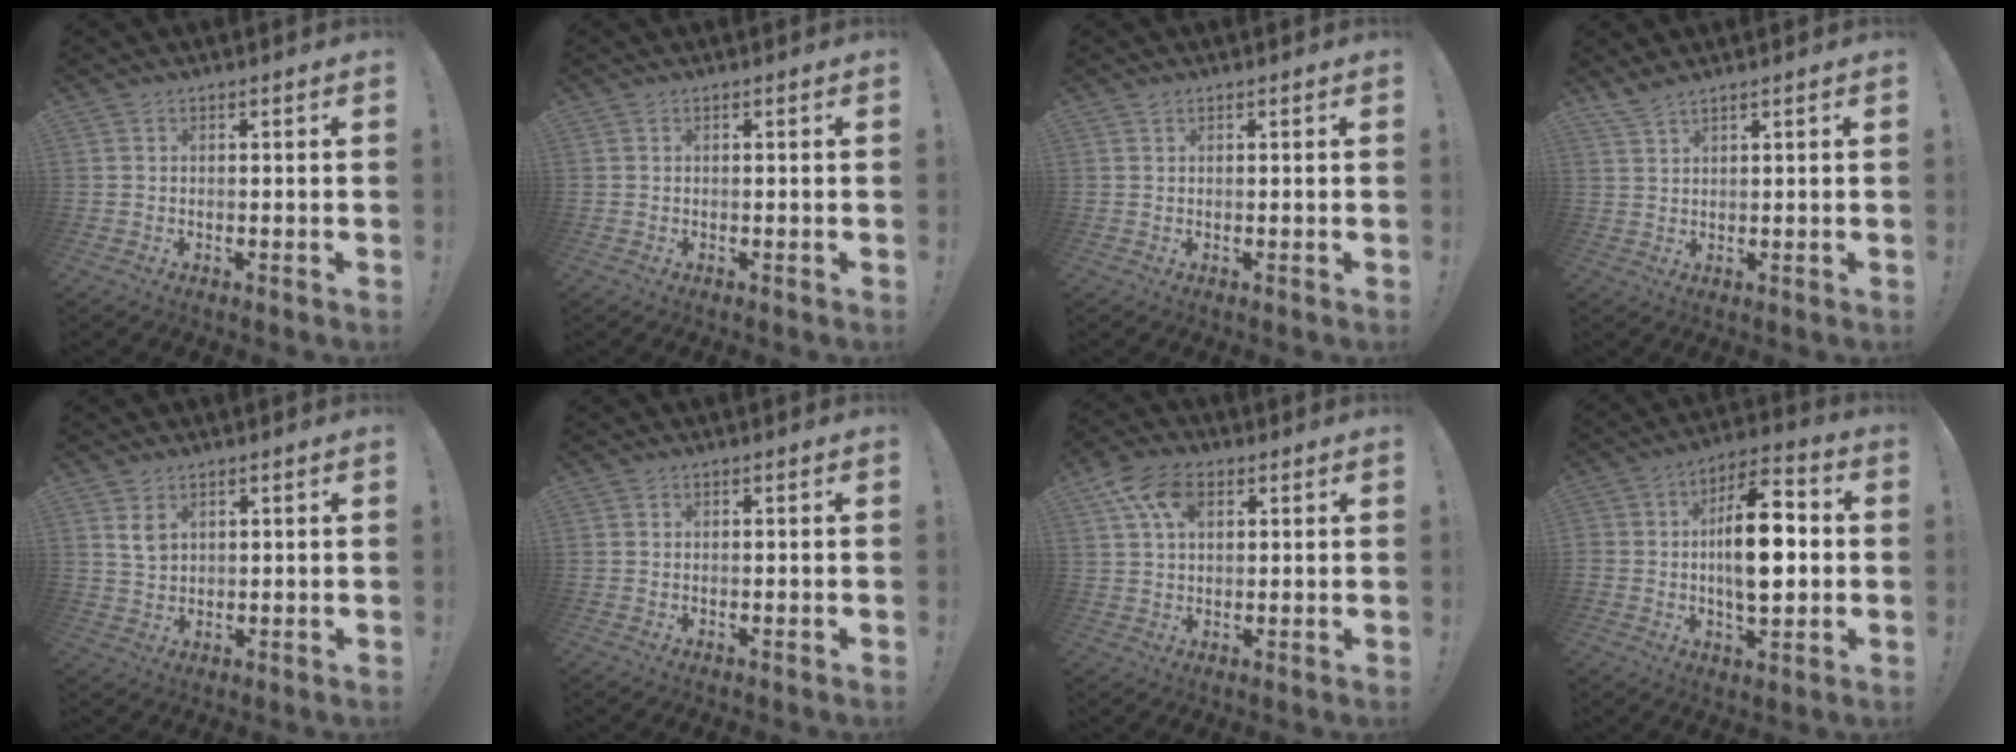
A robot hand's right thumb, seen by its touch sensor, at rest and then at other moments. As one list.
[{"total": 0.0}, {"total": 0.6, "force": [0.4, 0.3, 0.2], "torque": [0.001, -0.002, 0.007]}, {"total": 3.0, "force": [2.6, 0.2, 1.4], "torque": [-0.033, -0.014, 0.049]}, {"total": 4.3, "force": [2.3, 2.9, 2.2], "torque": [-0.027, -0.010, 0.041]}, {"total": 0.0}, {"total": 10.6, "force": [4.3, 6.7, 6.9], "torque": [-0.123, -0.002, 0.082]}, {"total": 16.1, "force": [-0.7, 8.8, 13.4], "torque": [-0.208, 0.016, -0.016]}]